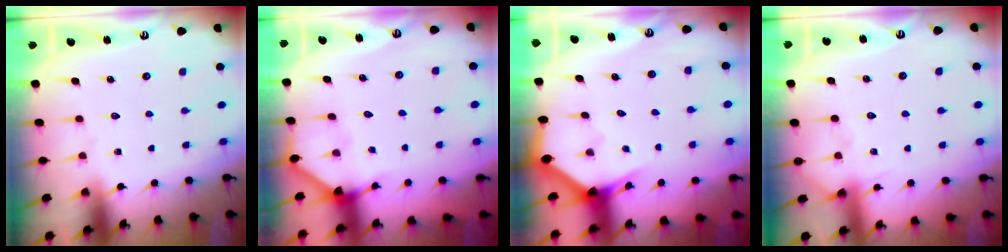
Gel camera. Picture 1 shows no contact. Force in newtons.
{"total": 3.6, "press": 3.6, "slide": 0.4}
{"total": 2.9, "press": 2.9, "slide": 0.1}
{"total": 3.5, "press": 3.4, "slide": 0.4}